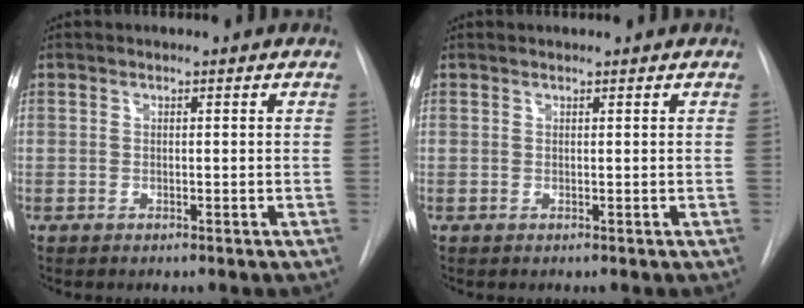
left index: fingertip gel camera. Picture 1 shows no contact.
{"total": 1.2, "force": [1.2, -0.1, 0.2], "torque": [-0.006, 0.014, 0.020]}